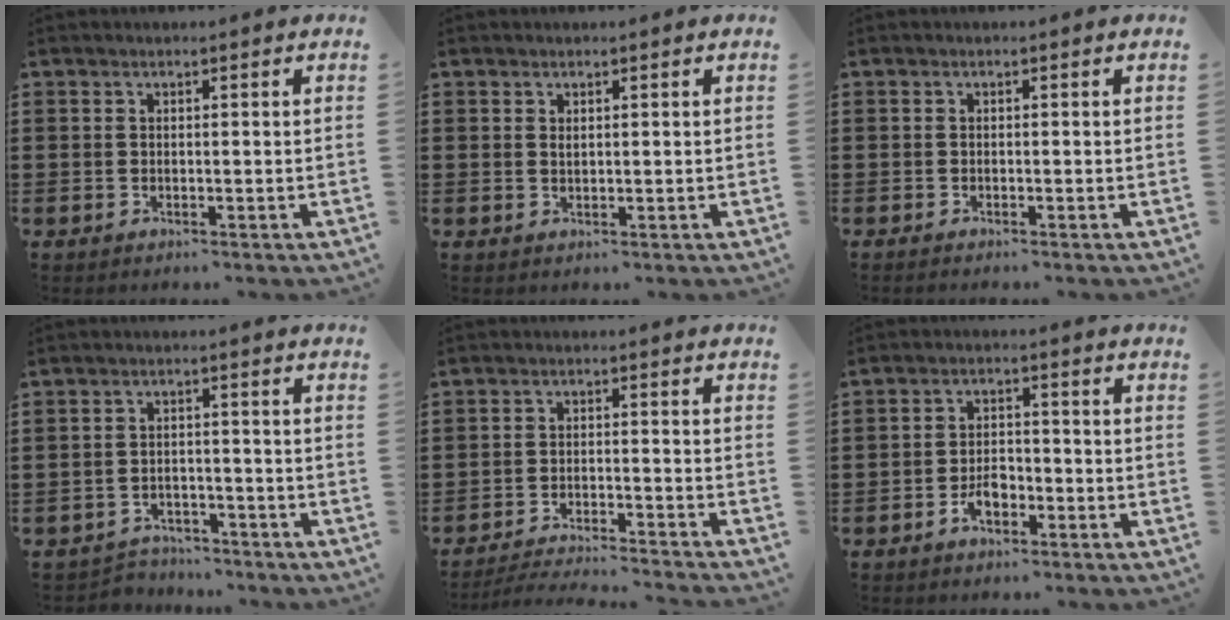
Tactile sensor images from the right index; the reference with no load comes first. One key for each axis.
{"total": 0.7, "fx": 0.3, "fy": 0.4, "fz": 0.5, "tx": -0.011, "ty": 0.002, "tz": 0.006}
{"total": 0.6, "fx": -0.6, "fy": -0.1, "fz": 0.1, "tx": -0.003, "ty": -0.004, "tz": -0.011}
{"total": 2.8, "fx": -2.8, "fy": 0.5, "fz": -0.2, "tx": -0.006, "ty": -0.002, "tz": -0.059}
{"total": 3.7, "fx": -3.7, "fy": -0.4, "fz": 0.7, "tx": -0.022, "ty": -0.009, "tz": -0.078}
{"total": 3.5, "fx": -2.0, "fy": 1.7, "fz": 2.3, "tx": -0.049, "ty": 0.001, "tz": -0.039}